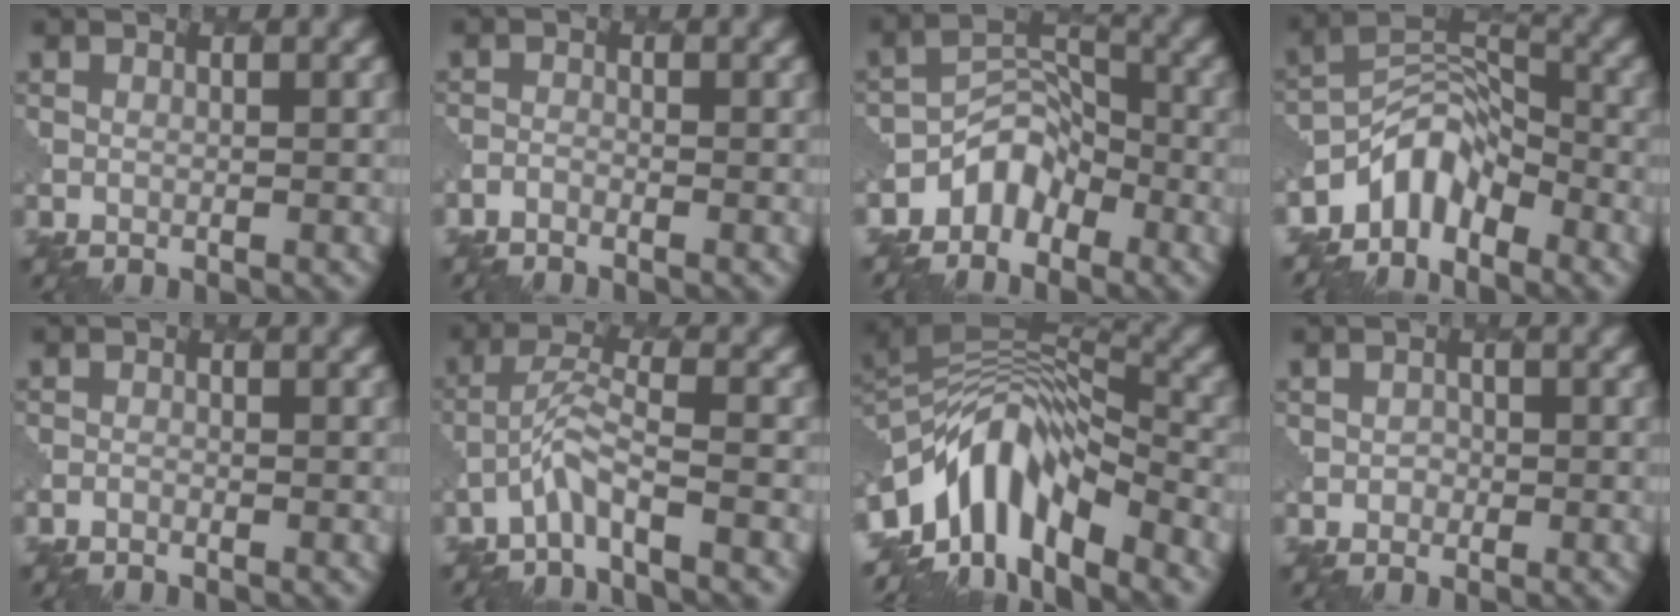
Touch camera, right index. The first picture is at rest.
{"total": 1.1, "force": [-1.1, 0.1, 0.0], "torque": [-0.004, -0.004, -0.027]}
{"total": 3.7, "force": [-2.8, 2.2, 1.1], "torque": [-0.006, 0.005, -0.059]}
{"total": 4.9, "force": [-3.9, 2.4, 1.9], "torque": [-0.018, 0.001, -0.082]}
{"total": 0.7, "force": [-0.7, 0.0, 0.0], "torque": [-0.002, -0.004, -0.017]}
{"total": 2.8, "force": [-1.9, 0.1, 2.0], "torque": [-0.044, 0.009, -0.044]}
{"total": 10.8, "force": [-4.9, 5.3, 7.9], "torque": [-0.128, 0.010, -0.101]}
{"total": 0.7, "force": [-0.1, 0.7, 0.0], "torque": [0.004, 0.001, -0.001]}